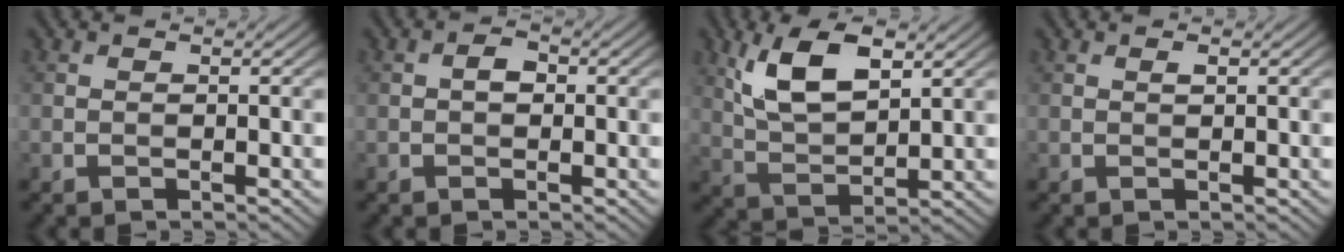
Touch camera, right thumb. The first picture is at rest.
{"total": 1.7, "force": [-0.1, 1.2, 1.2], "torque": [-0.021, 0.002, -0.007]}
{"total": 8.9, "force": [4.3, 3.8, 6.8], "torque": [-0.144, 0.004, 0.088]}
{"total": 0.6, "force": [0.3, 0.2, 0.4], "torque": [-0.008, 0.000, 0.004]}